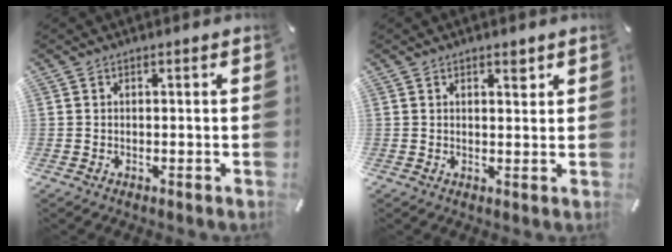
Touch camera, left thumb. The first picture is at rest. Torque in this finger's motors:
{"motor_torque": [0.05, -0.32, -0.01, 0.04, -0.01]}